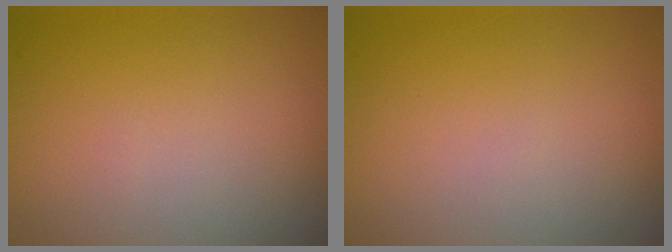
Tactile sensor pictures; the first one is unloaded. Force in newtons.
{"total": 0.0}